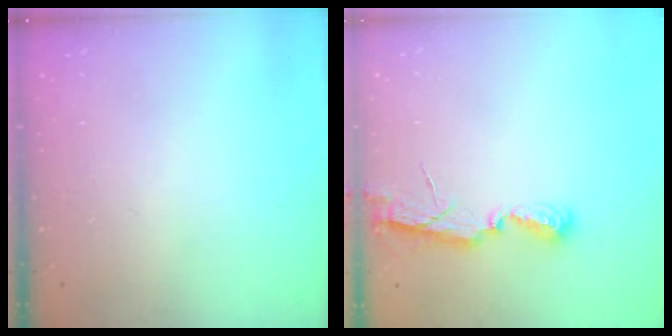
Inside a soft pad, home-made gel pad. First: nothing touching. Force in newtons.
{"total": 6.9, "press": 6.9, "slide": 0.1}